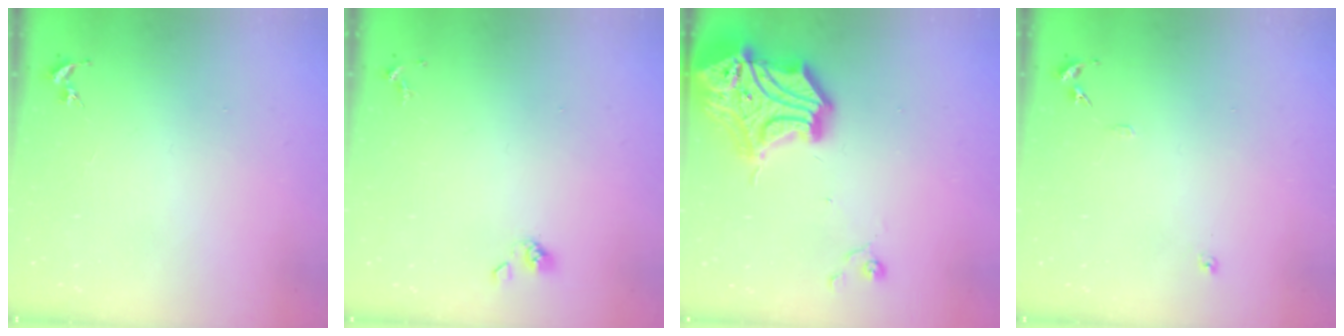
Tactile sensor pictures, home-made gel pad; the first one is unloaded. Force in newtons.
{"total": 3.6, "press": 3.4, "slide": 1.3}
{"total": 21.9, "press": 21.7, "slide": 2.9}
{"total": 6.1, "press": 6.1, "slide": 0.7}